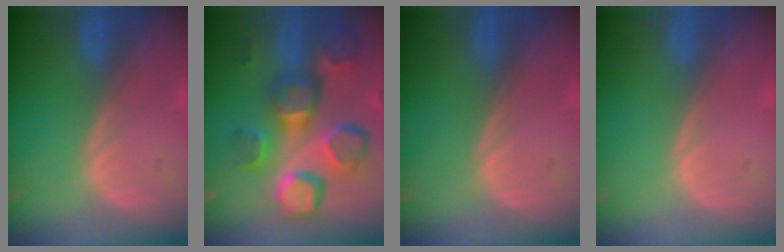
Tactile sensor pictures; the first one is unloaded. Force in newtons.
{"total": 12.6, "press": 11.1, "slide": 6.0}
{"total": 0.0}
{"total": 0.0}